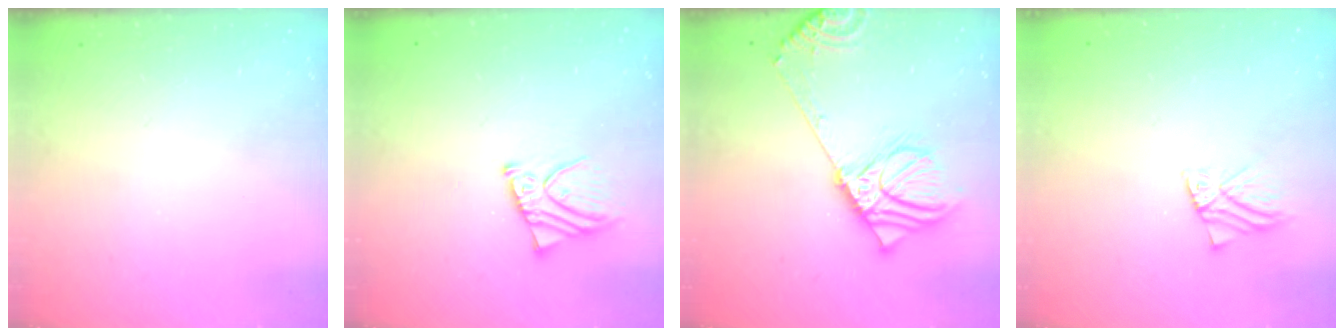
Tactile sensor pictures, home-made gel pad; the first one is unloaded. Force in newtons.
{"total": 5.6, "press": 5.6, "slide": 0.6}
{"total": 15.9, "press": 15.5, "slide": 3.5}
{"total": 1.7, "press": 1.7, "slide": 0.2}